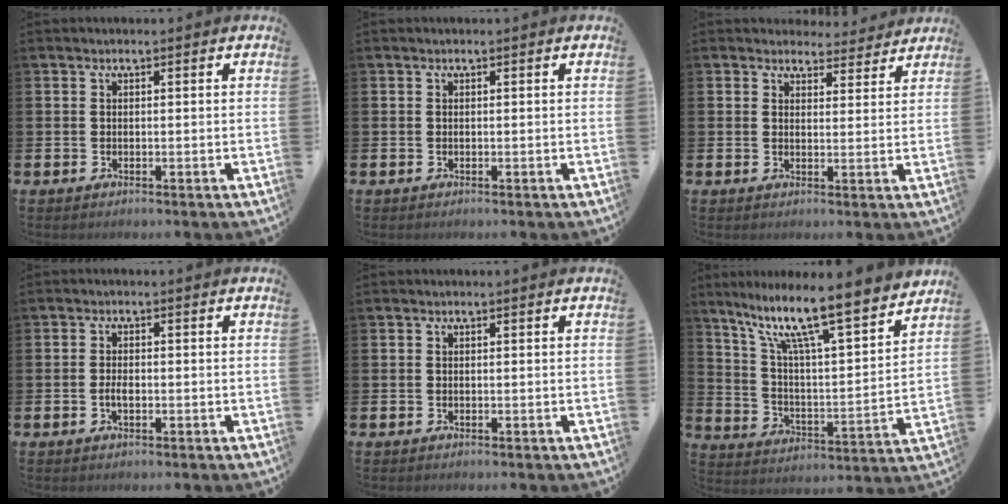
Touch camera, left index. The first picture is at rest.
{"total": 0.0}
{"total": 3.7, "force": [3.4, 1.3, -0.1], "torque": [0.002, -0.021, 0.059]}
{"total": 1.8, "force": [-0.4, 0.9, 1.5], "torque": [-0.027, 0.001, -0.007]}
{"total": 0.0}
{"total": 12.4, "force": [10.1, 1.6, 7.1], "torque": [-0.159, -0.073, 0.164]}